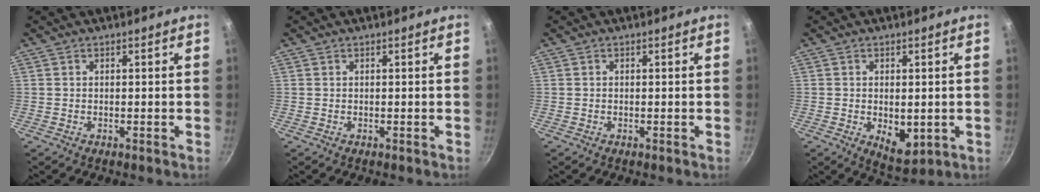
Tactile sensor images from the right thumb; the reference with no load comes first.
{"total": 0.0}
{"total": 0.0}
{"total": 6.6, "force": [-0.9, 3.8, 5.3], "torque": [-0.066, -0.013, 0.001]}